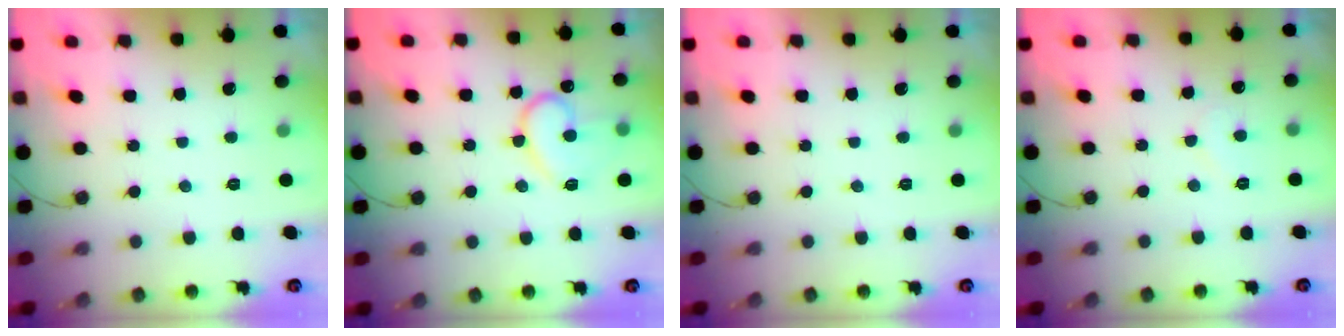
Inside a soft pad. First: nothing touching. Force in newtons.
{"total": 14.7, "press": 14.6, "slide": 1.5}
{"total": 0.0}
{"total": 5.5, "press": 5.5, "slide": 0.5}